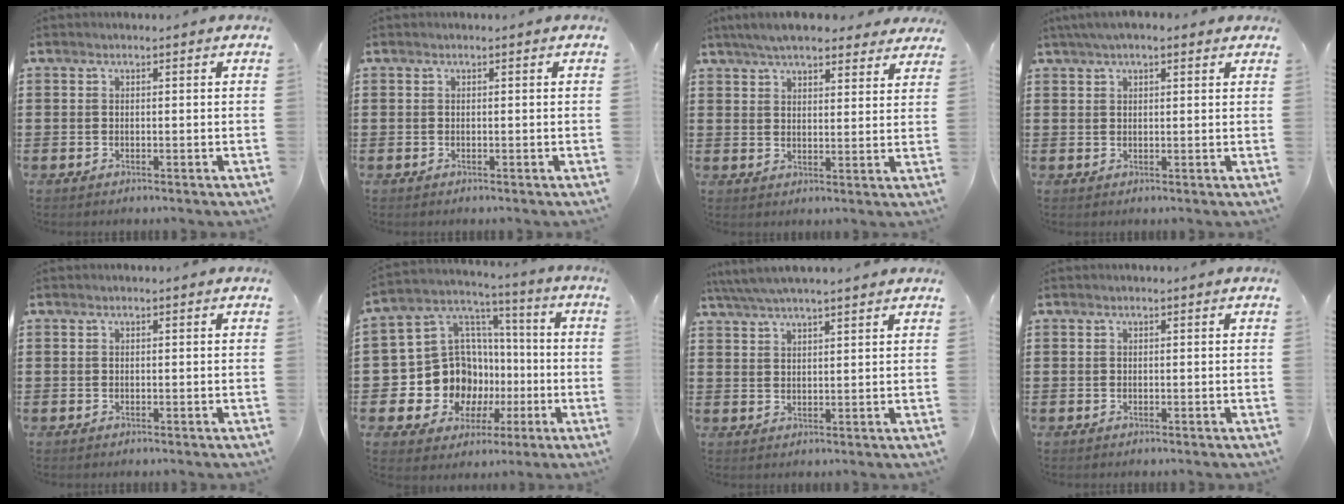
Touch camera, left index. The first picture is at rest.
{"total": 0.0}
{"total": 6.1, "force": [5.5, 1.1, 2.3], "torque": [-0.061, -0.007, 0.102]}
{"total": 3.2, "force": [2.2, 1.0, 2.1], "torque": [-0.044, 0.009, 0.039]}
{"total": 0.0}
{"total": 13.0, "force": [-2.9, 11.8, 4.5], "torque": [-0.136, -0.009, -0.037]}
{"total": 4.2, "force": [3.7, 0.1, 1.9], "torque": [-0.047, -0.006, 0.067]}
{"total": 0.0}